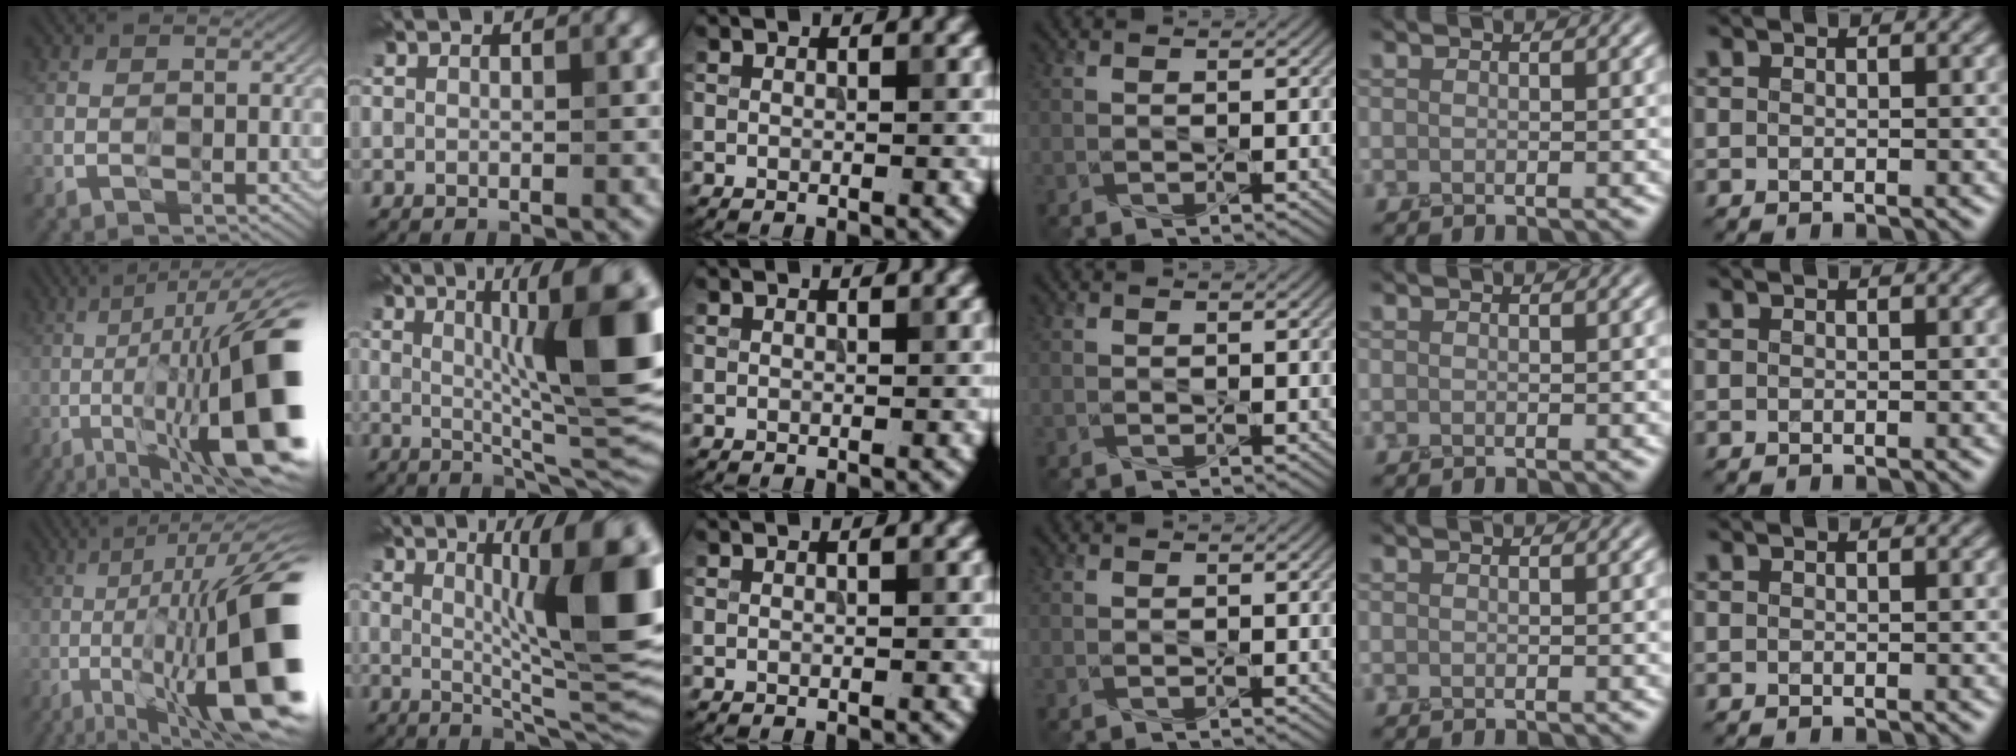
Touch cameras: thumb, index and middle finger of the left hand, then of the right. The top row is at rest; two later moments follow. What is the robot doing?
{"motion": "press", "object": "grip strengthener"}